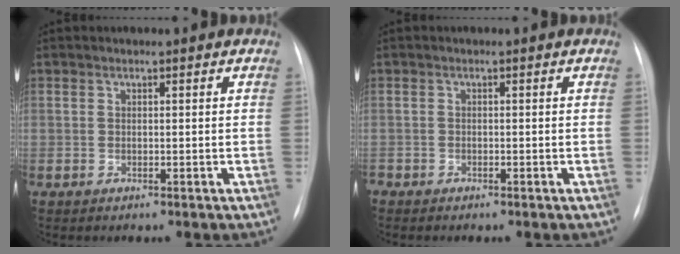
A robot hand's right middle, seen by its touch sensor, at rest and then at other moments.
{"total": 0.9, "force": [-0.8, 0.3, 0.1], "torque": [-0.002, 0.001, -0.014]}